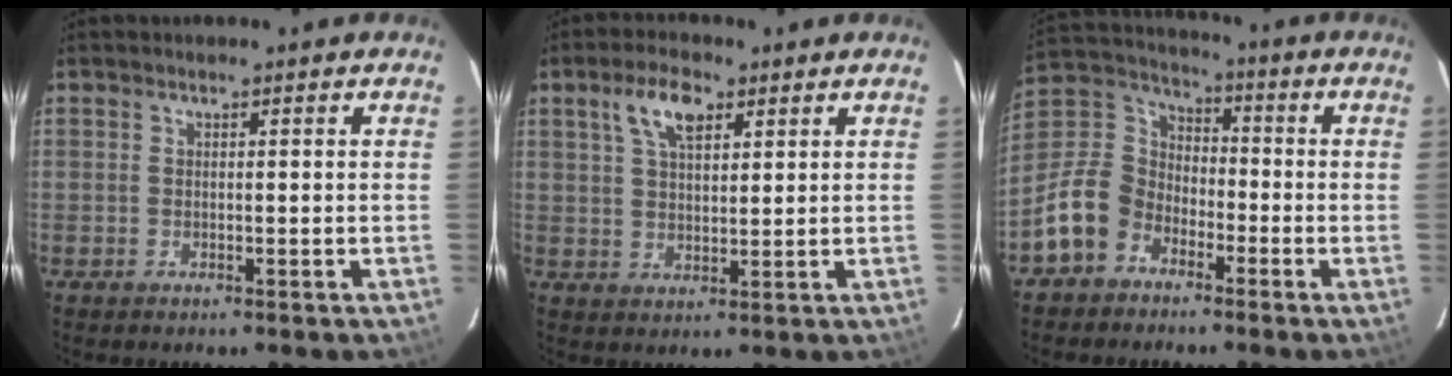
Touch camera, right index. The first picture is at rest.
{"total": 6.7, "force": [3.4, 3.0, 4.9], "torque": [-0.090, 0.014, 0.062]}
{"total": 12.1, "force": [-6.8, 8.9, 4.8], "torque": [-0.117, 0.035, -0.131]}